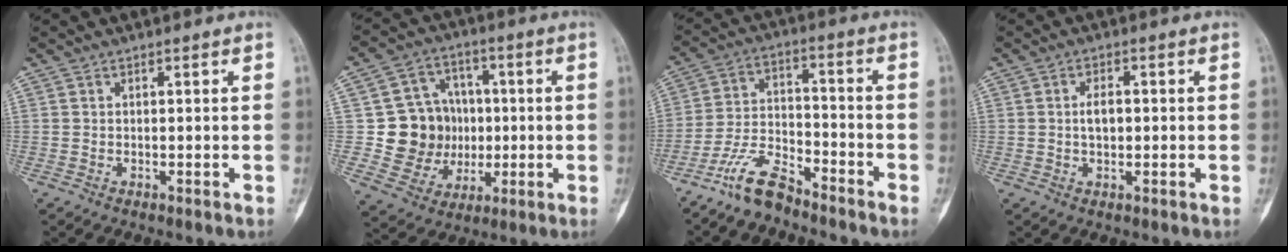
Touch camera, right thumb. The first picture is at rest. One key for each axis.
{"total": 13.6, "fx": 0.1, "fy": 12.5, "fz": 5.3, "tx": -0.031, "ty": 0.018, "tz": 0.016}
{"total": 8.9, "fx": -7.4, "fy": 2.8, "fz": 4.1, "tx": -0.083, "ty": 0.055, "tz": -0.151}
{"total": 3.7, "fx": 0.2, "fy": 1.9, "fz": 3.1, "tx": -0.054, "ty": 0.001, "tz": 0.003}